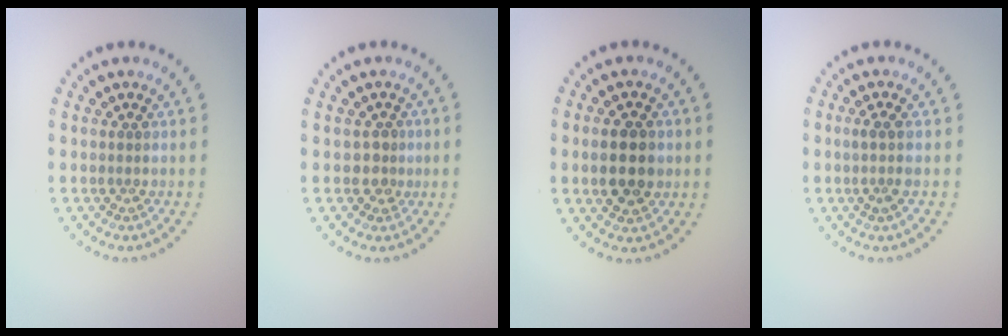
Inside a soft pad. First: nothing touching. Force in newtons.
{"total": 1.8, "press": 1.3, "slide": 1.2}
{"total": 4.4, "press": 4.4, "slide": 0.2}
{"total": 1.4, "press": 1.2, "slide": 0.8}